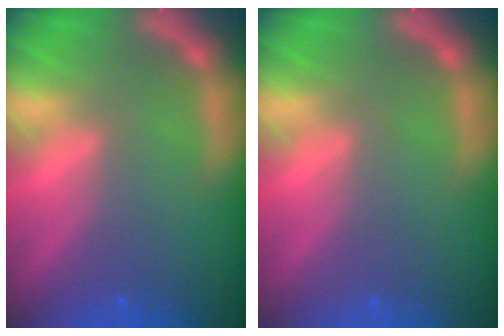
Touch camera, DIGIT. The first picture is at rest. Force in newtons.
{"total": 0.0}